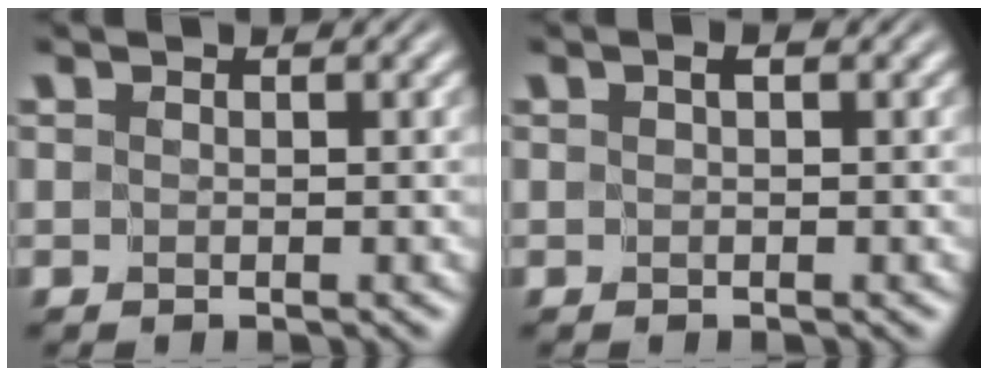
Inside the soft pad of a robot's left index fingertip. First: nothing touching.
{"total": 0.7, "force": [0.2, 0.2, 0.6], "torque": [-0.009, 0.003, 0.003]}